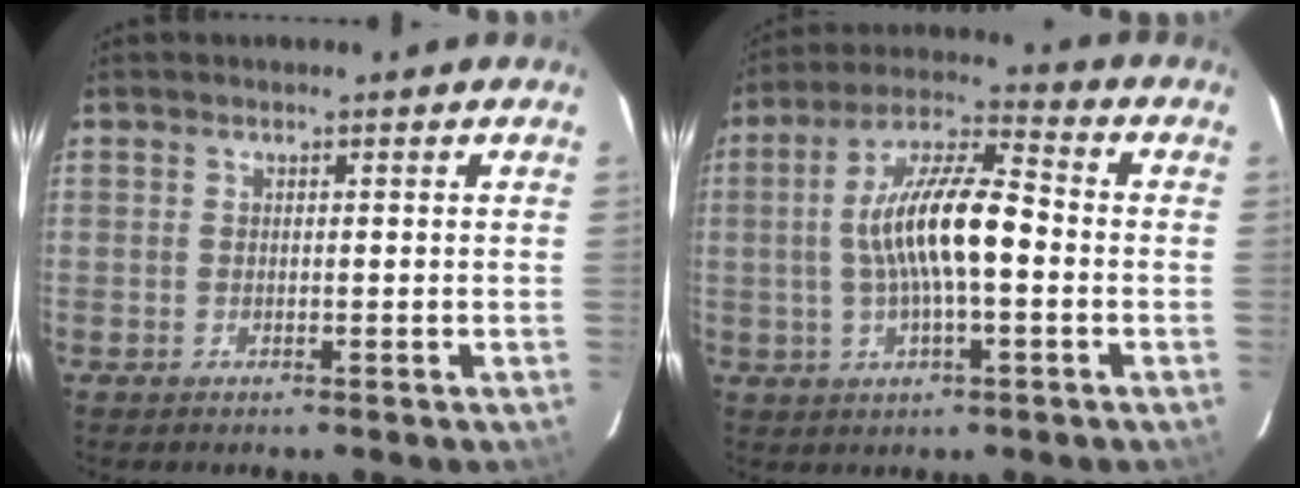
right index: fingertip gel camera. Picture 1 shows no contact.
{"total": 13.1, "force": [-1.0, 3.6, 12.5], "torque": [-0.234, 0.015, -0.021]}